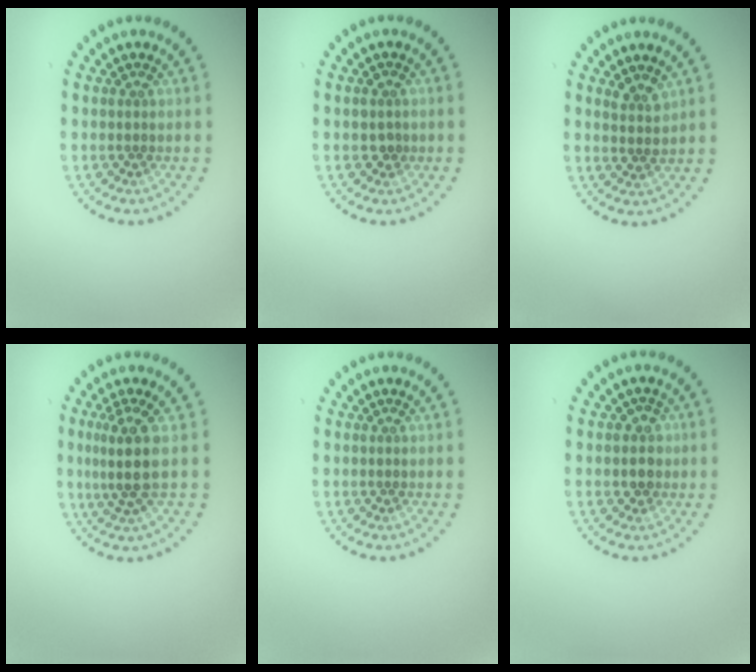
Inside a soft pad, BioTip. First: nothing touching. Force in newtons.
{"total": 1.2, "press": 1.1, "slide": 0.4}
{"total": 1.4, "press": 1.2, "slide": 0.6}
{"total": 3.3, "press": 2.5, "slide": 2.1}
{"total": 0.0}
{"total": 1.9, "press": 1.8, "slide": 0.8}